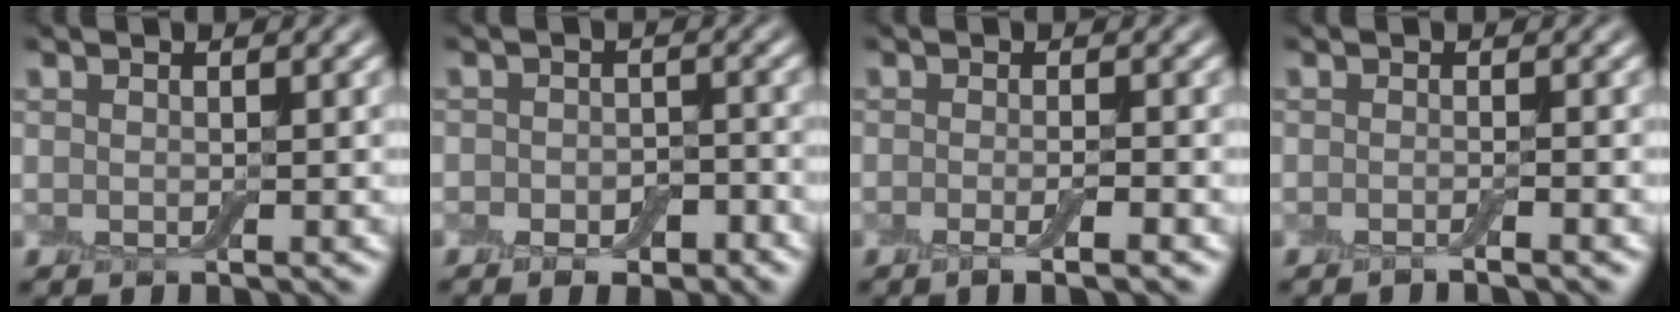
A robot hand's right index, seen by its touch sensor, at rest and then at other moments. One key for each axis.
{"total": 3.7, "fx": -1.9, "fy": 2.3, "fz": 2.2, "tx": -0.007, "ty": 0.005, "tz": -0.033}
{"total": 2.3, "fx": -0.9, "fy": 0.4, "fz": 2.1, "tx": -0.029, "ty": -0.005, "tz": -0.018}
{"total": 1.2, "fx": -0.7, "fy": 0.1, "fz": 1.0, "tx": -0.010, "ty": -0.003, "tz": -0.018}